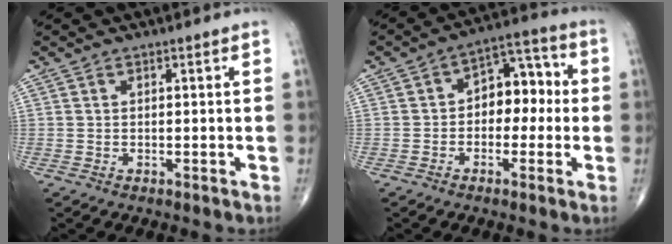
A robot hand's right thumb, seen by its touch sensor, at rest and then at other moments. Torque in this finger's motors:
{"motor_torque": [0.12, 0.17, 0.45, -0.14, 0.08]}